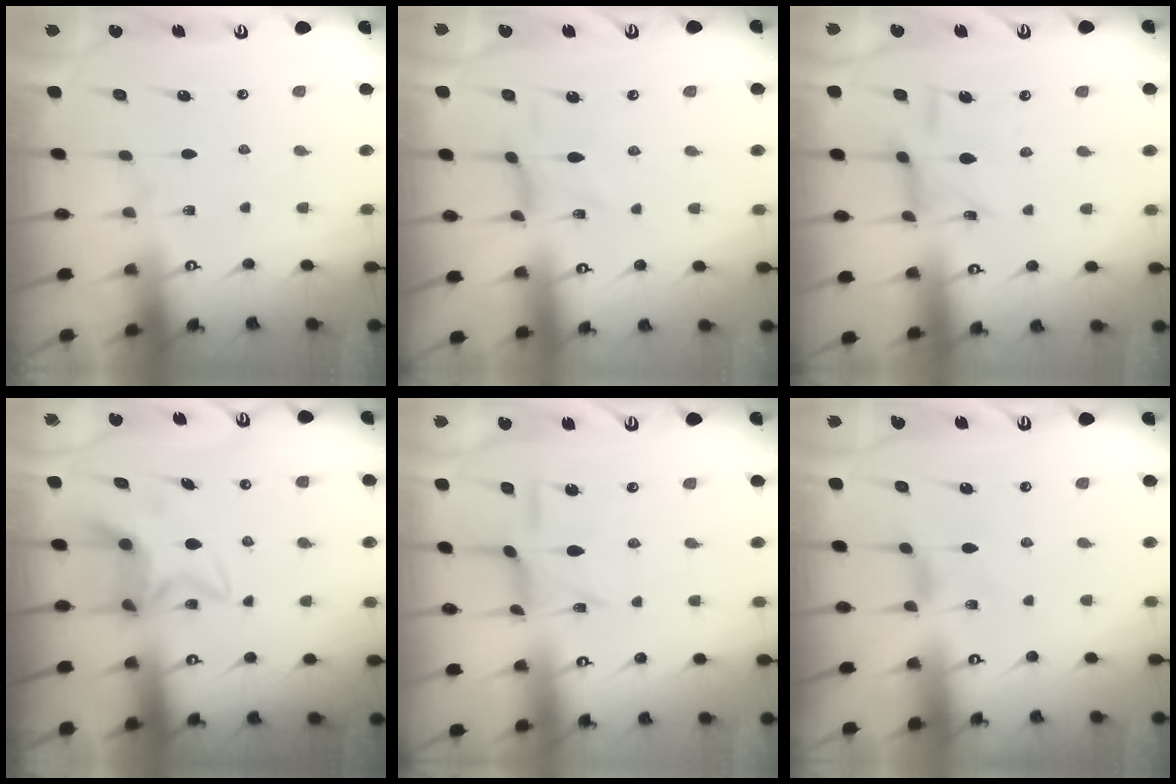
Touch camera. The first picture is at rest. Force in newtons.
{"total": 0.8, "press": 0.7, "slide": 0.3}
{"total": 7.8, "press": 7.8, "slide": 0.5}
{"total": 5.9, "press": 5.8, "slide": 0.8}
{"total": 6.2, "press": 6.2, "slide": 0.6}
{"total": 1.8, "press": 1.7, "slide": 0.5}